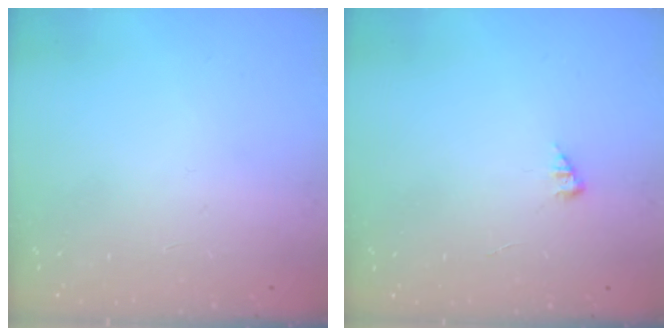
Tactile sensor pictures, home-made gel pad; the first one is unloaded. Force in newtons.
{"total": 0.0}